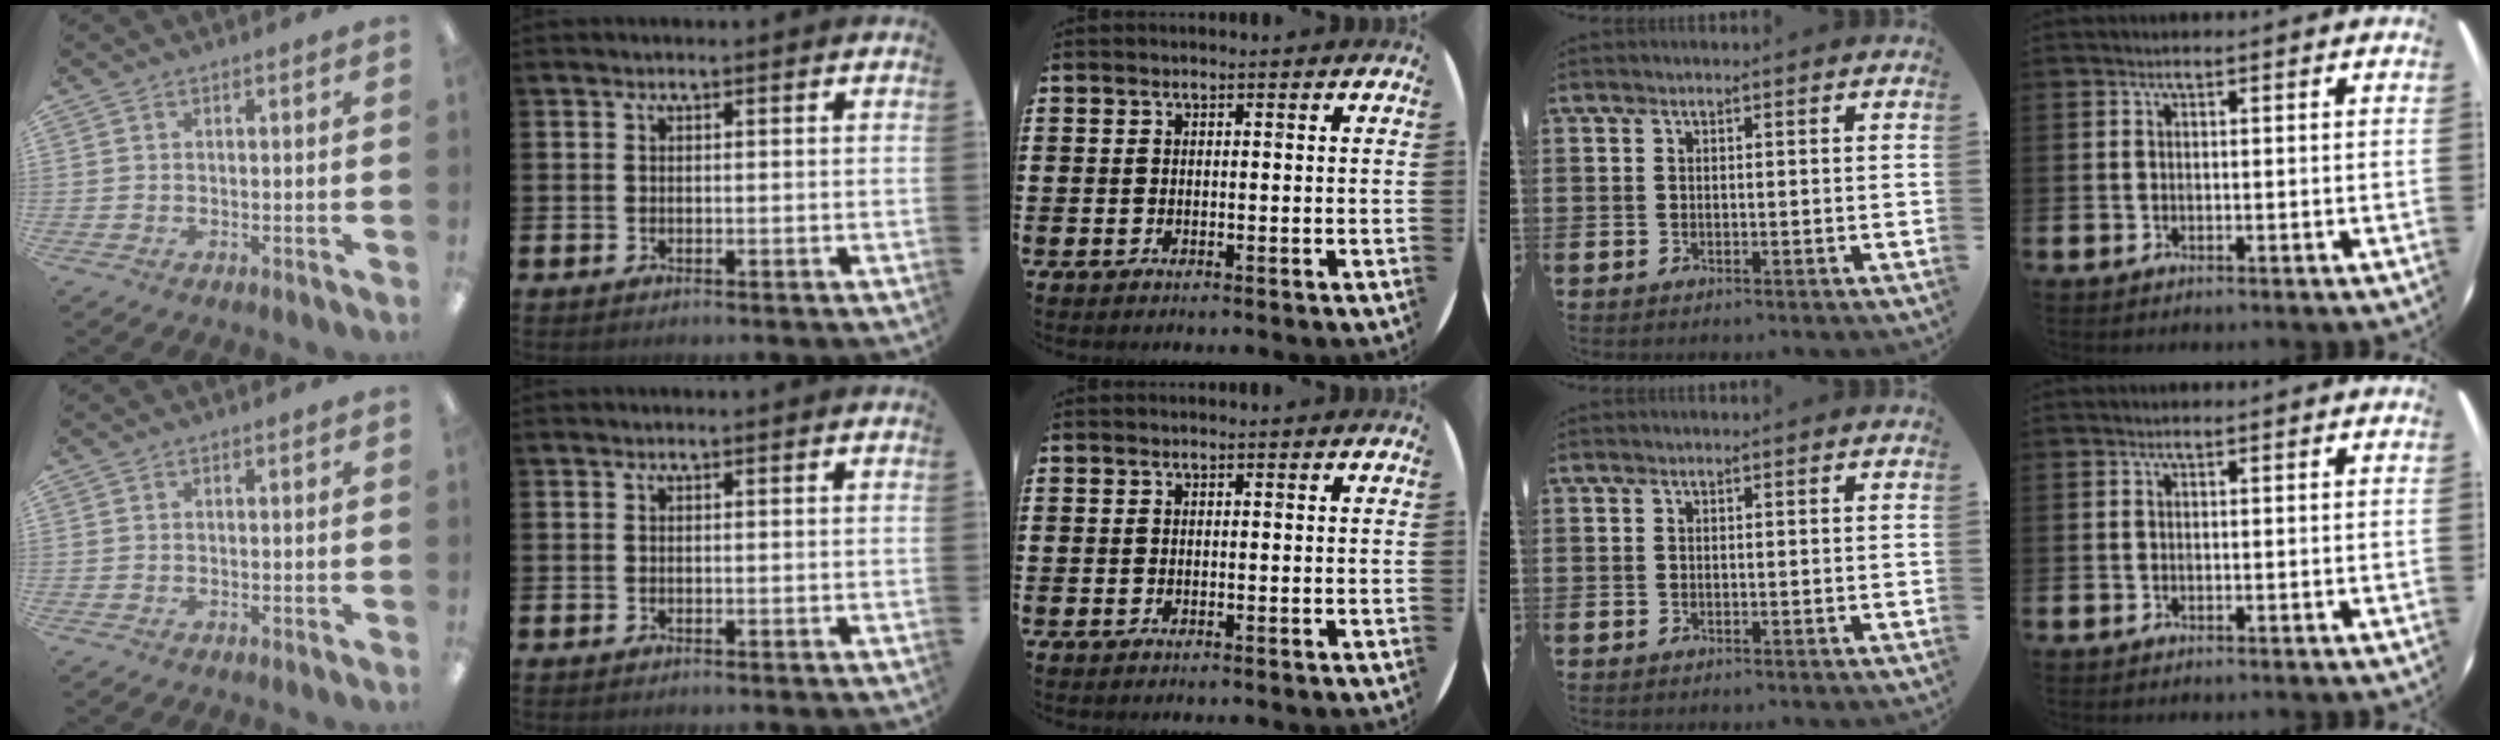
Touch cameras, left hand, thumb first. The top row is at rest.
{}